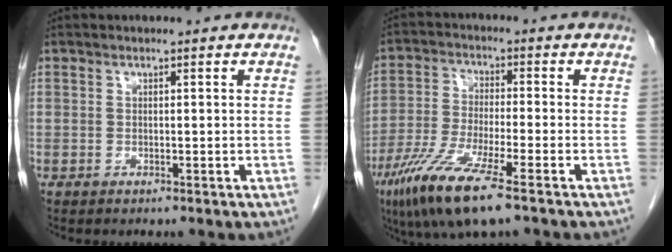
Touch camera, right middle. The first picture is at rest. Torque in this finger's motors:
{"motor_torque": [1.25, -0.89, 0.45, 0.13]}